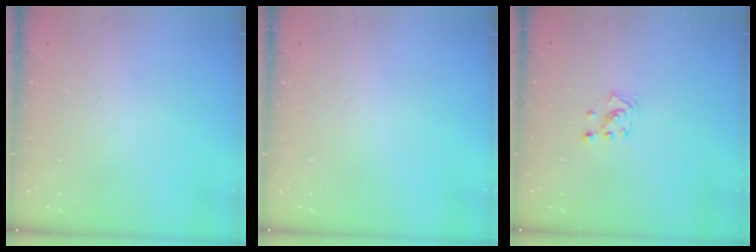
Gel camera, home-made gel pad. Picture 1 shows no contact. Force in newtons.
{"total": 0.0}
{"total": 2.0, "press": 1.9, "slide": 0.8}